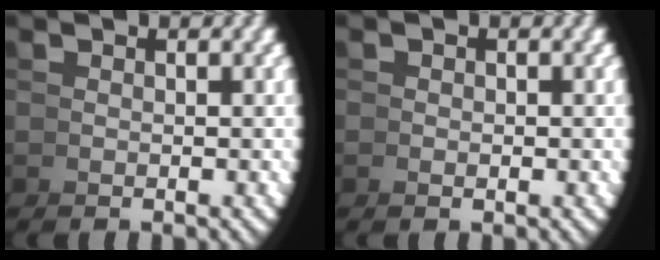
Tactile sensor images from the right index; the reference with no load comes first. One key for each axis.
{"total": 0.0}